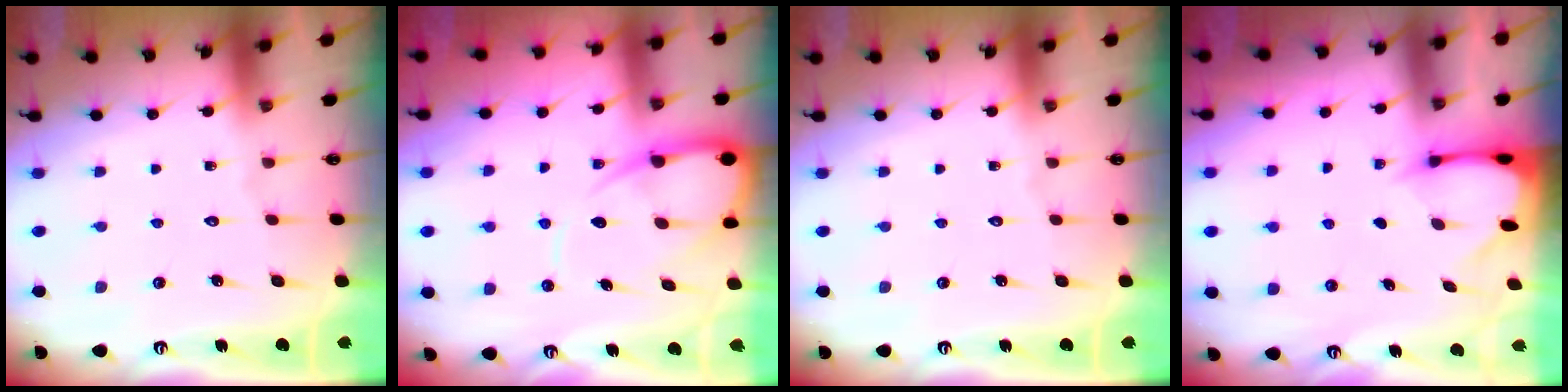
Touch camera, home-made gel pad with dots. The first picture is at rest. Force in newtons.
{"total": 10.4, "press": 10.4, "slide": 1.1}
{"total": 0.0}
{"total": 2.4, "press": 2.4, "slide": 0.3}